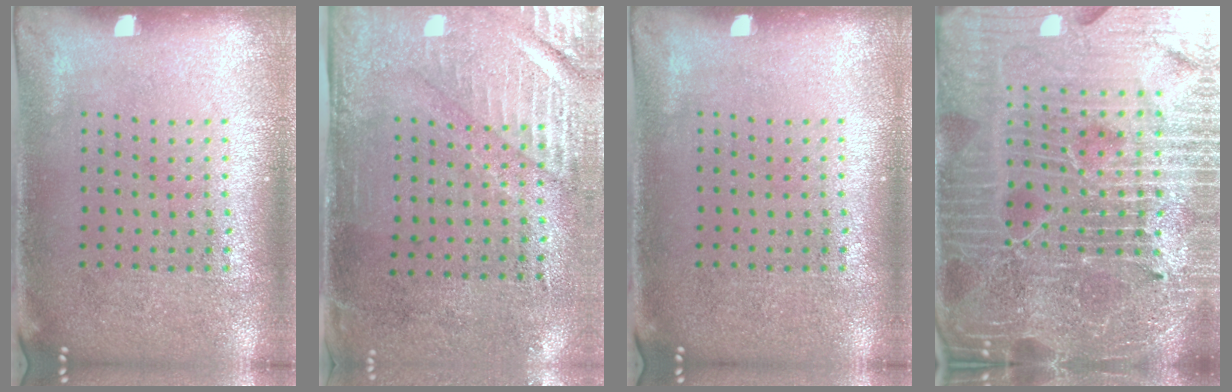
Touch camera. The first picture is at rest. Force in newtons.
{"total": 2.8, "press": 2.4, "slide": 1.4}
{"total": 0.0}
{"total": 7.0, "press": 6.2, "slide": 3.4}